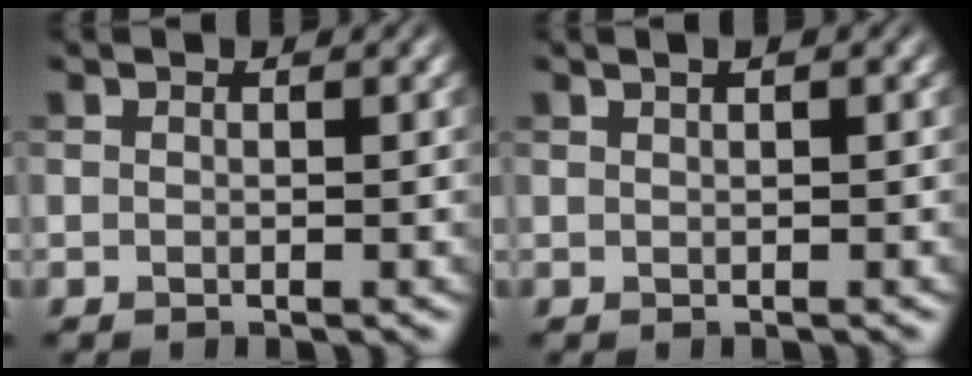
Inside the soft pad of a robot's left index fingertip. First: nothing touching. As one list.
[{"total": 1.2, "force": [0.9, 0.2, 0.8], "torque": [-0.015, 0.006, 0.009]}]